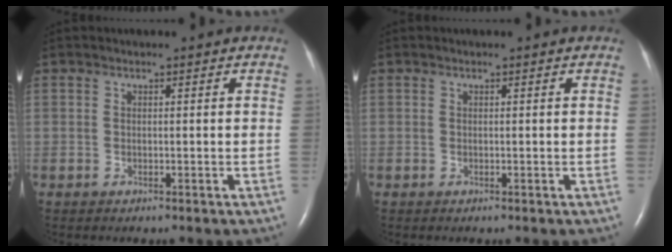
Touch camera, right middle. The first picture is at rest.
{"total": 0.0}